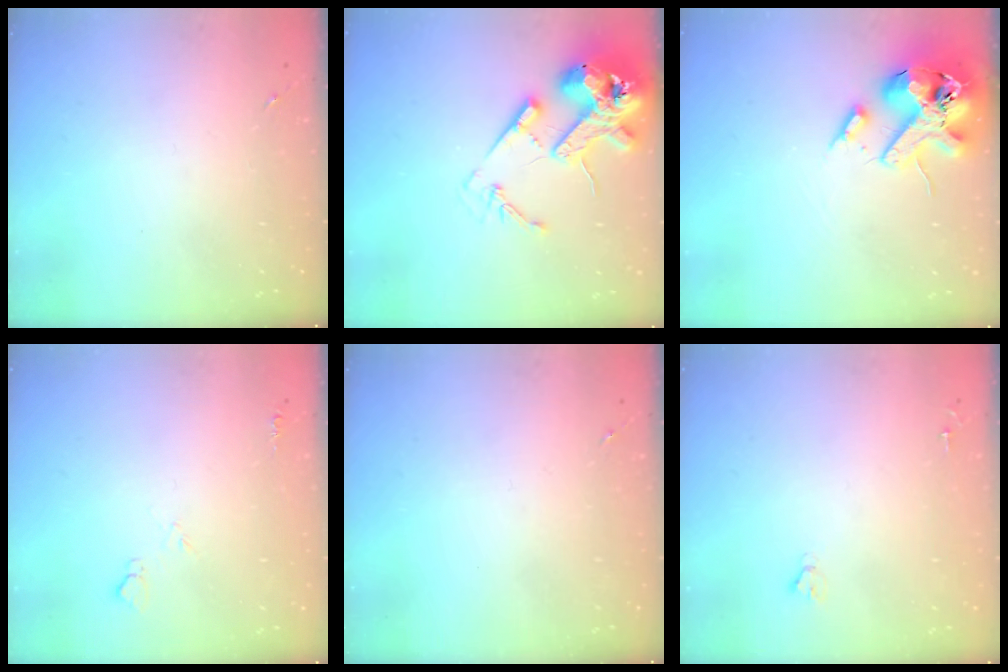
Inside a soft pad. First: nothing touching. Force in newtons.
{"total": 17.7, "press": 17.5, "slide": 2.4}
{"total": 16.5, "press": 16.3, "slide": 2.8}
{"total": 5.0, "press": 5.0, "slide": 0.6}
{"total": 0.0}
{"total": 1.8, "press": 1.8, "slide": 0.1}